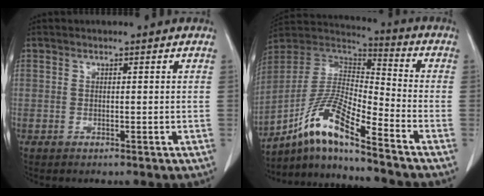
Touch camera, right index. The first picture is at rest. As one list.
[{"total": 13.4, "force": [-9.2, 0.9, 9.7], "torque": [-0.203, 0.008, -0.173]}]